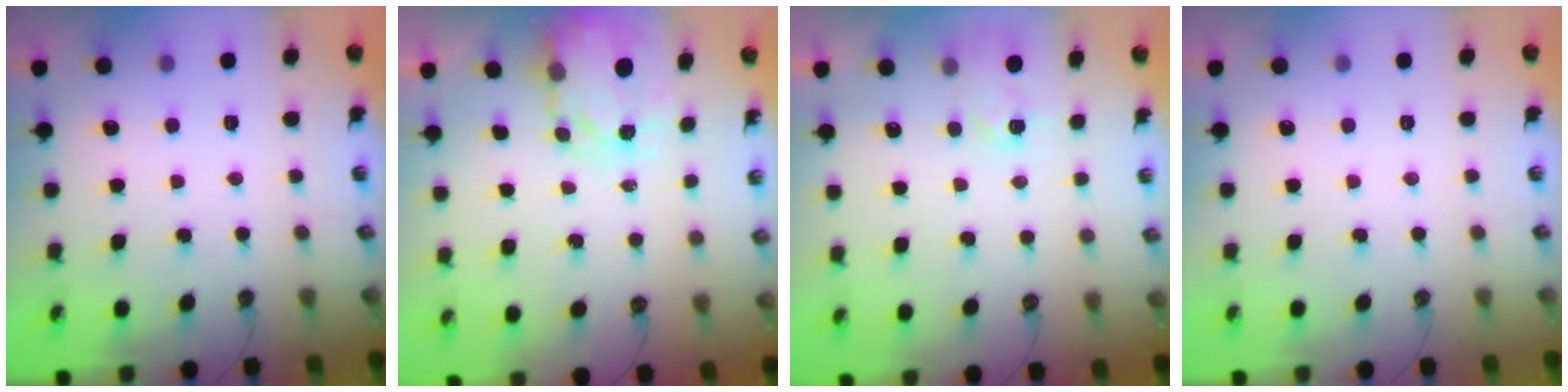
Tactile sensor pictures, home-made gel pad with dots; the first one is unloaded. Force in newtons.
{"total": 4.0, "press": 4.0, "slide": 0.3}
{"total": 3.0, "press": 2.9, "slide": 0.5}
{"total": 0.0}